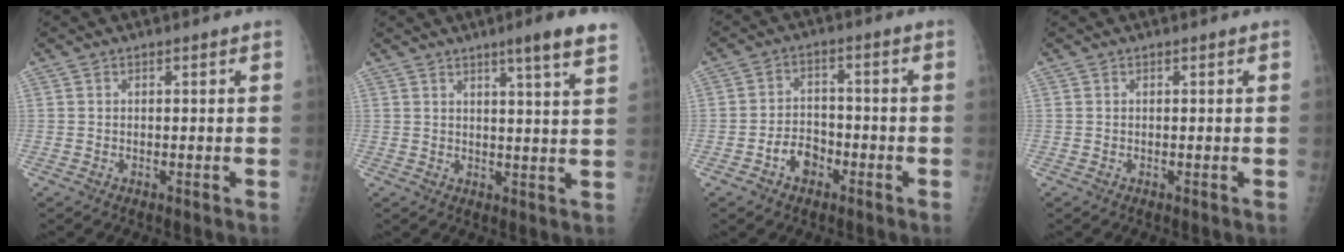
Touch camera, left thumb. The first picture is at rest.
{"total": 7.9, "force": [5.3, -0.1, 5.9], "torque": [-0.077, -0.025, 0.064]}
{"total": 5.4, "force": [-2.7, 3.9, 2.6], "torque": [-0.024, 0.028, -0.048]}
{"total": 0.0}